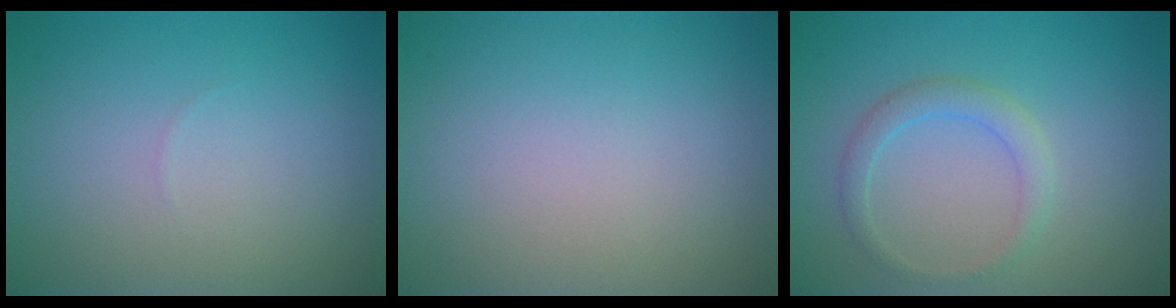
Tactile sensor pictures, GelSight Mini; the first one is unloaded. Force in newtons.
{"total": 0.0}
{"total": 2.0, "press": 2.0, "slide": 0.3}